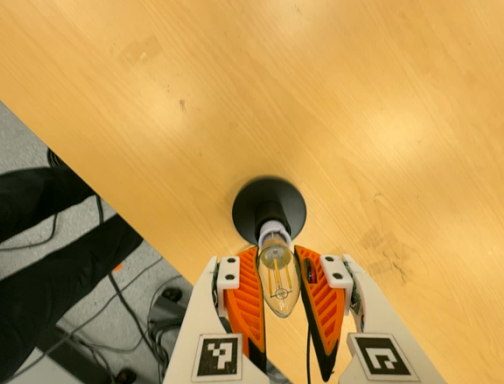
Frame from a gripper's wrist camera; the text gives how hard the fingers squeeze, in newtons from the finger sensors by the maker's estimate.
{"total": 19.5, "left": 21.9, "right": 17.2}